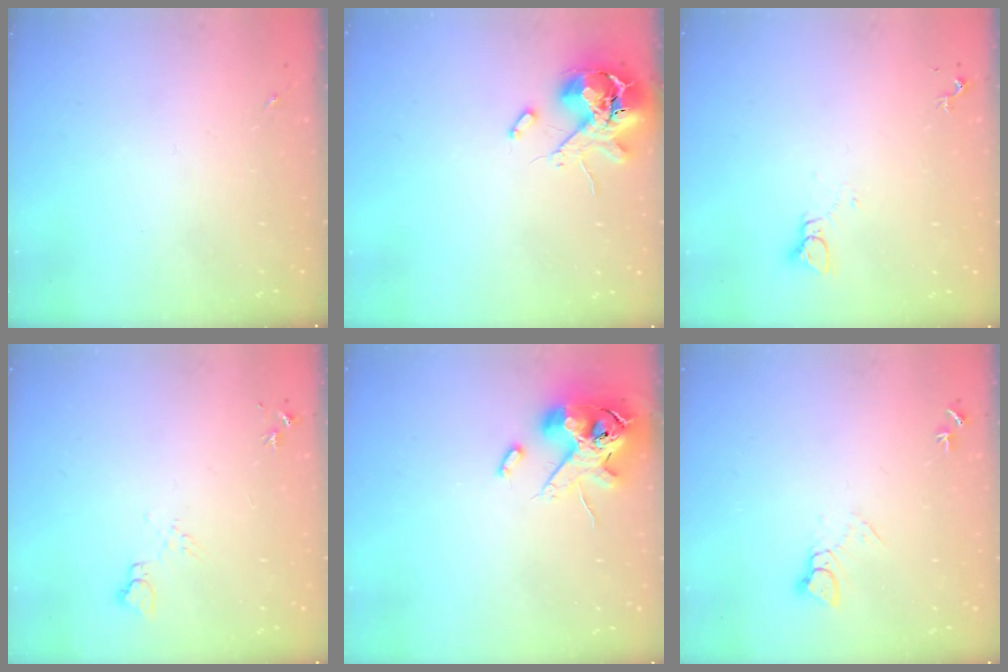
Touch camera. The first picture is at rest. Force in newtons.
{"total": 11.6, "press": 11.4, "slide": 1.8}
{"total": 2.7, "press": 2.7, "slide": 0.2}
{"total": 6.6, "press": 6.6, "slide": 0.8}
{"total": 14.2, "press": 14.0, "slide": 2.3}
{"total": 4.5, "press": 4.5, "slide": 0.3}